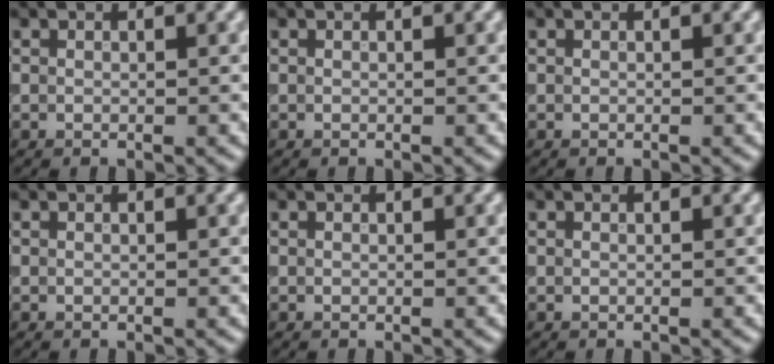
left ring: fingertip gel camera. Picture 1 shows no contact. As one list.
[{"total": 0.0}, {"total": 0.0}, {"total": 0.0}, {"total": 0.0}, {"total": 0.0}]